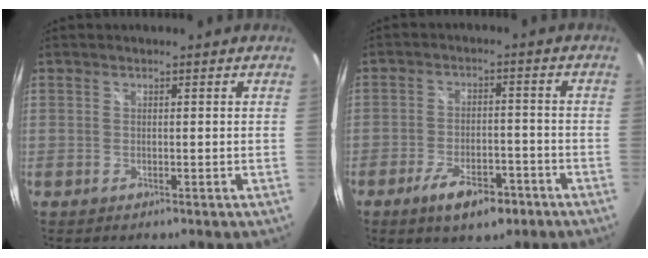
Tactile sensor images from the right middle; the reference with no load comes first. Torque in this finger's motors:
{"motor_torque": [1.21, -0.91, 0.53, 0.13]}